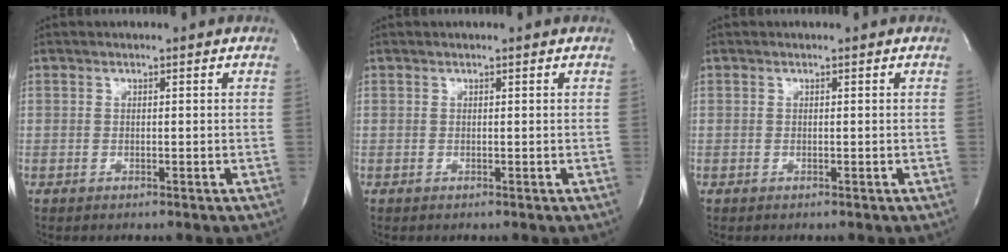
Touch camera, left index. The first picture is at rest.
{"total": 0.0}
{"total": 0.0}